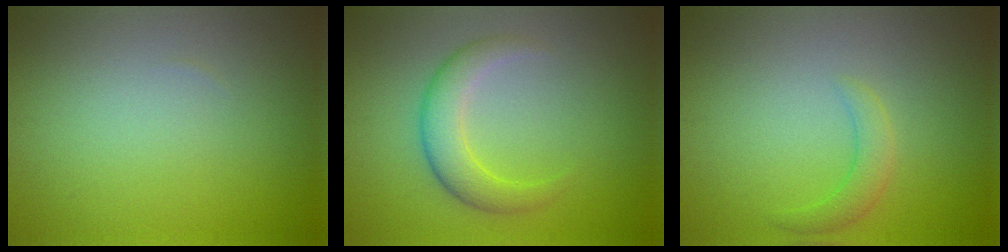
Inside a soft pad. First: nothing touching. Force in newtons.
{"total": 3.5, "press": 3.5, "slide": 0.2}
{"total": 2.0, "press": 2.0, "slide": 0.1}